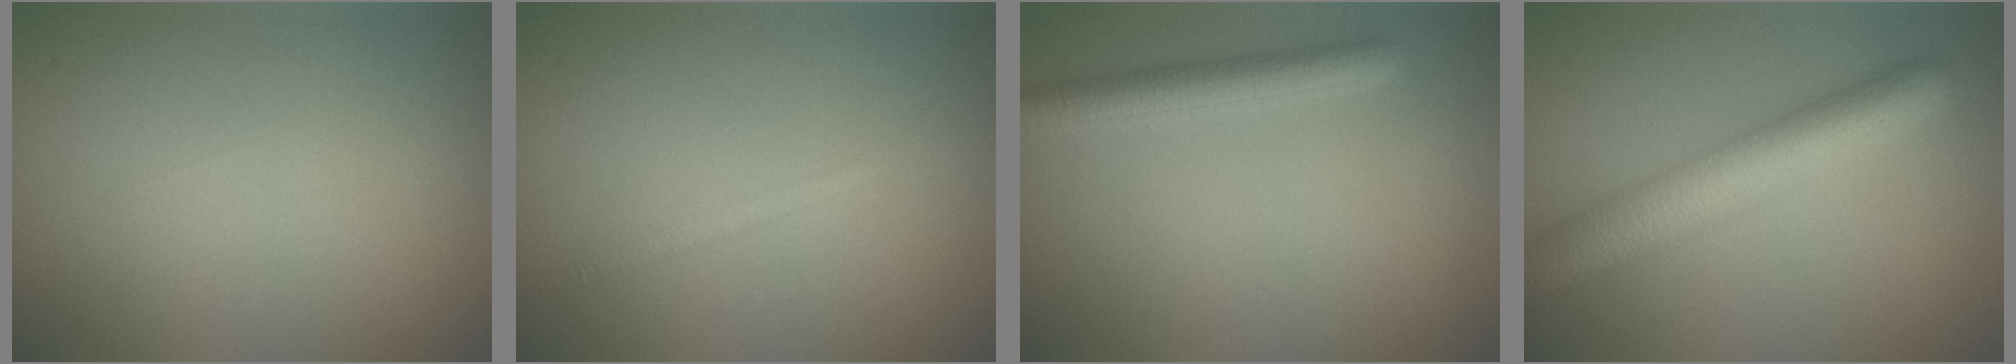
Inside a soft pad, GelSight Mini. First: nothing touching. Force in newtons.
{"total": 1.1, "press": 1.1, "slide": 0.0}
{"total": 3.2, "press": 3.2, "slide": 0.2}
{"total": 7.0, "press": 7.0, "slide": 0.1}